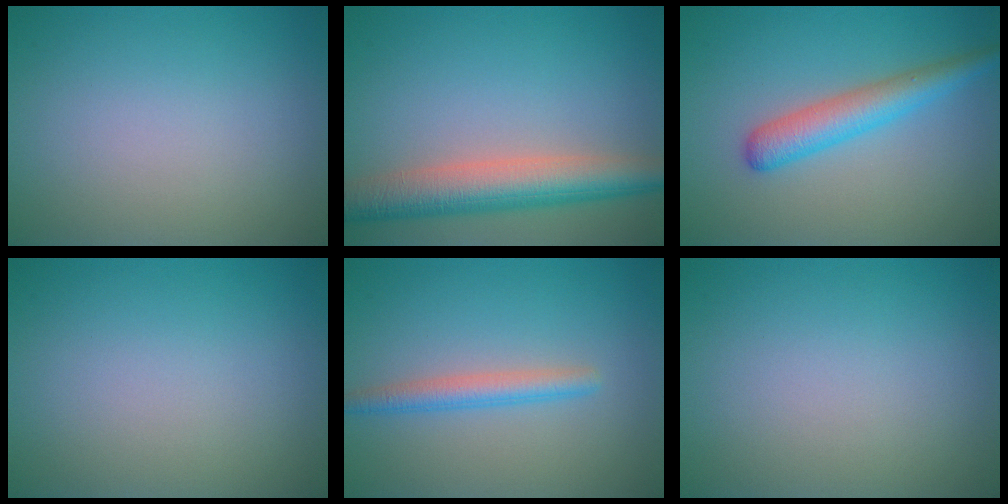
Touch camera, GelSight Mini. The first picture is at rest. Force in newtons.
{"total": 6.5, "press": 6.5, "slide": 0.3}
{"total": 3.8, "press": 3.8, "slide": 0.1}
{"total": 0.0}
{"total": 2.4, "press": 2.4, "slide": 0.1}
{"total": 0.0}